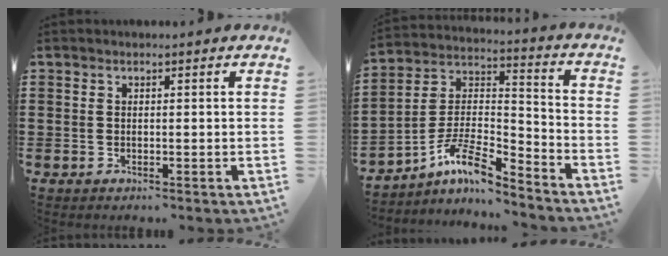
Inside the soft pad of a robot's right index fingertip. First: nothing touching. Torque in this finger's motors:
{"motor_torque": [-0.23, 0.24, 0.07, -0.06]}